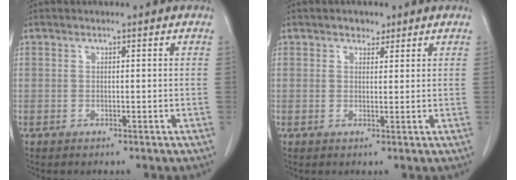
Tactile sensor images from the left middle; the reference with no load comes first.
{"total": 1.8, "force": [1.2, 1.2, 0.5], "torque": [-0.007, -0.001, 0.017]}